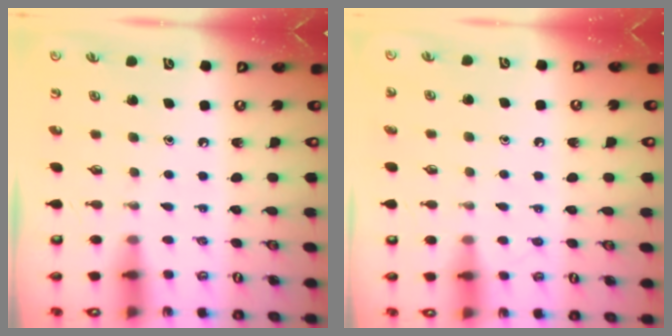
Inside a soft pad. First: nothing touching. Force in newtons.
{"total": 5.8, "press": 5.8, "slide": 0.6}